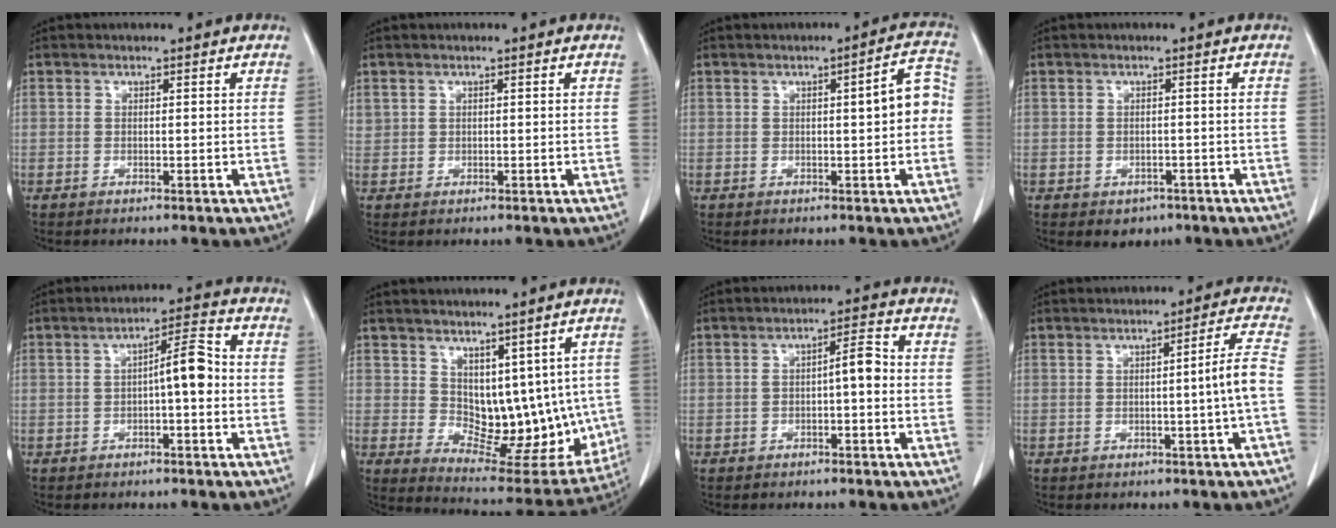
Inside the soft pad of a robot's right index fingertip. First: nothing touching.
{"total": 1.0, "force": [0.6, 0.8, 0.1], "torque": [0.006, 0.010, 0.011]}
{"total": 5.2, "force": [0.0, 0.9, 5.1], "torque": [-0.063, 0.019, -0.004]}
{"total": 2.5, "force": [-1.4, 1.9, 0.9], "torque": [-0.006, 0.004, -0.009]}
{"total": 5.4, "force": [-0.5, 1.0, 5.3], "torque": [-0.077, 0.019, -0.009]}
{"total": 12.7, "force": [2.2, 7.6, 9.9], "torque": [-0.113, -0.003, 0.060]}
{"total": 3.8, "force": [-0.5, 0.8, 3.6], "torque": [-0.053, 0.016, -0.008]}
{"total": 4.6, "force": [-1.0, -1.2, 4.3], "torque": [-0.060, 0.004, -0.015]}